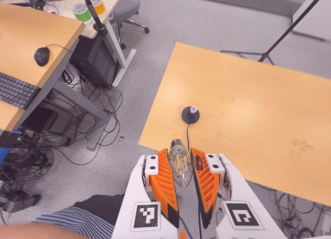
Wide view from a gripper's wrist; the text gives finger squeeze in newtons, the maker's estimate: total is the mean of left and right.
{"total": 19.9, "left": 23.9, "right": 15.9}